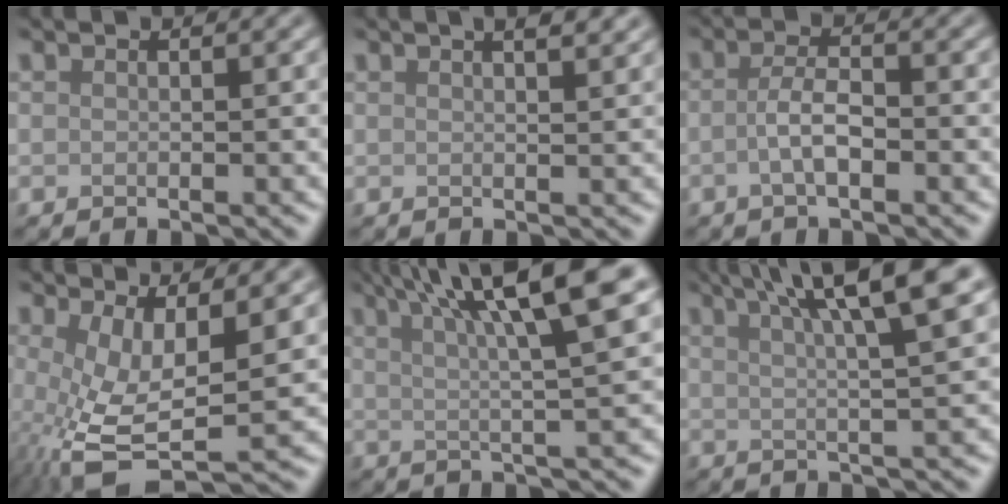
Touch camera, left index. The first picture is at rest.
{"total": 3.8, "force": [2.3, 1.5, 2.7], "torque": [-0.005, 0.020, -0.001]}
{"total": 2.6, "force": [-0.7, 0.8, 2.4], "torque": [-0.048, 0.003, -0.017]}
{"total": 7.7, "force": [-1.0, 2.9, 7.1], "torque": [-0.153, -0.015, -0.013]}
{"total": 11.3, "force": [5.2, 1.9, 9.8], "torque": [-0.110, 0.032, 0.070]}
{"total": 9.6, "force": [4.7, 1.7, 8.2], "torque": [-0.075, 0.035, 0.051]}